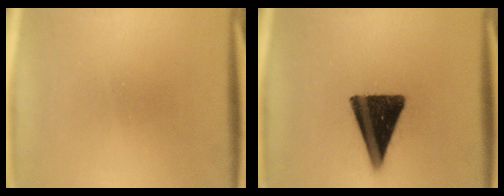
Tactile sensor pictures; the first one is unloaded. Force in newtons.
{"total": 15.9}